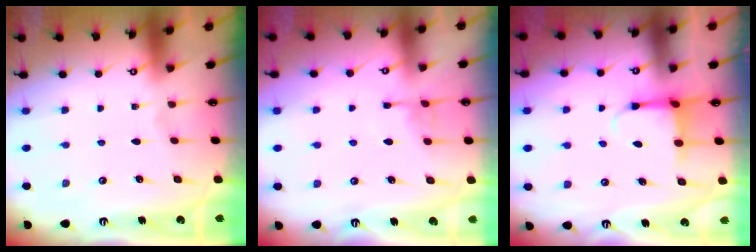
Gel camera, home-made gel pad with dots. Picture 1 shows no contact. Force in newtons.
{"total": 4.7, "press": 4.7, "slide": 0.4}
{"total": 3.8, "press": 3.6, "slide": 1.3}